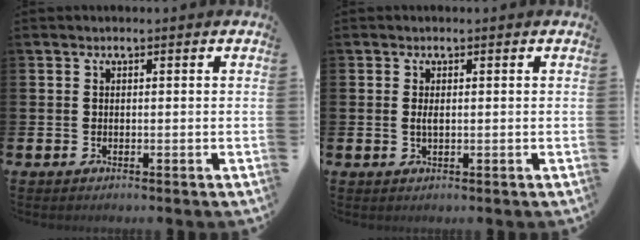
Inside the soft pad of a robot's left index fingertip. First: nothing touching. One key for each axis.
{"total": 1.2, "fx": 0.2, "fy": 0.4, "fz": 1.1, "tx": -0.019, "ty": 0.001, "tz": 0.001}